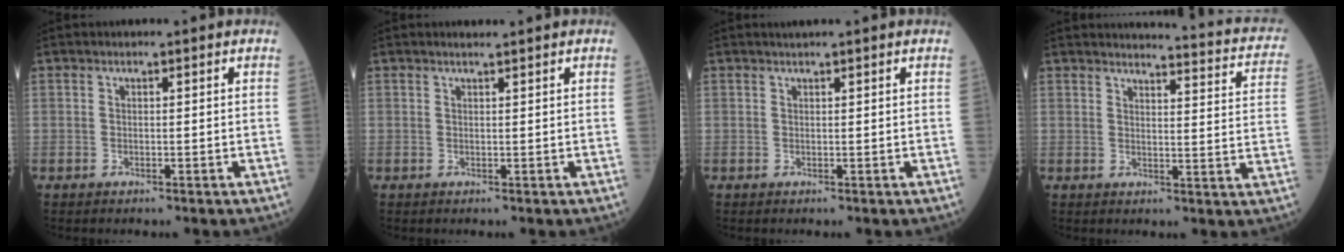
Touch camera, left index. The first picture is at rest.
{"total": 0.9, "force": [0.9, -0.2, 0.3], "torque": [-0.008, -0.001, 0.018]}
{"total": 1.1, "force": [1.0, -0.3, 0.5], "torque": [-0.009, 0.004, 0.021]}
{"total": 14.6, "force": [13.7, 1.6, 4.8], "torque": [-0.039, -0.055, 0.125]}